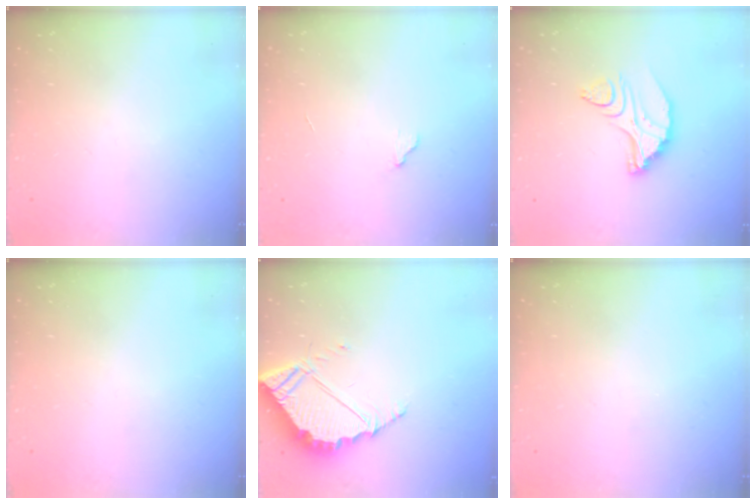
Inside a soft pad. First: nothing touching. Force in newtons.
{"total": 4.3, "press": 4.3, "slide": 0.3}
{"total": 8.9, "press": 8.8, "slide": 0.8}
{"total": 0.0}
{"total": 5.9, "press": 5.9, "slide": 0.4}
{"total": 0.0}